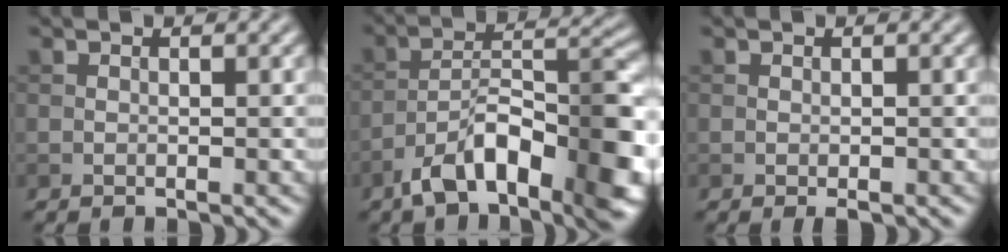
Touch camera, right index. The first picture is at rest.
{"total": 11.1, "force": [-6.1, 4.4, 8.2], "torque": [-0.127, 0.009, -0.109]}
{"total": 0.8, "force": [-0.5, 0.2, 0.6], "torque": [-0.010, -0.002, -0.006]}